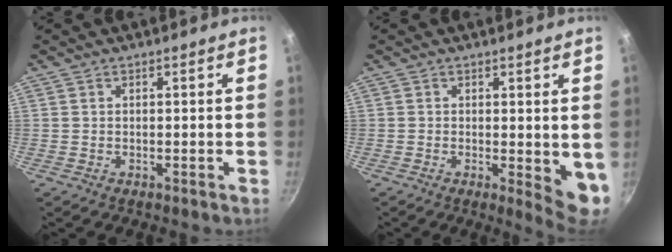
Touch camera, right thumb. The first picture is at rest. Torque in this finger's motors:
{"motor_torque": [-0.50, 0.80, -0.21, 0.02, 0.06]}